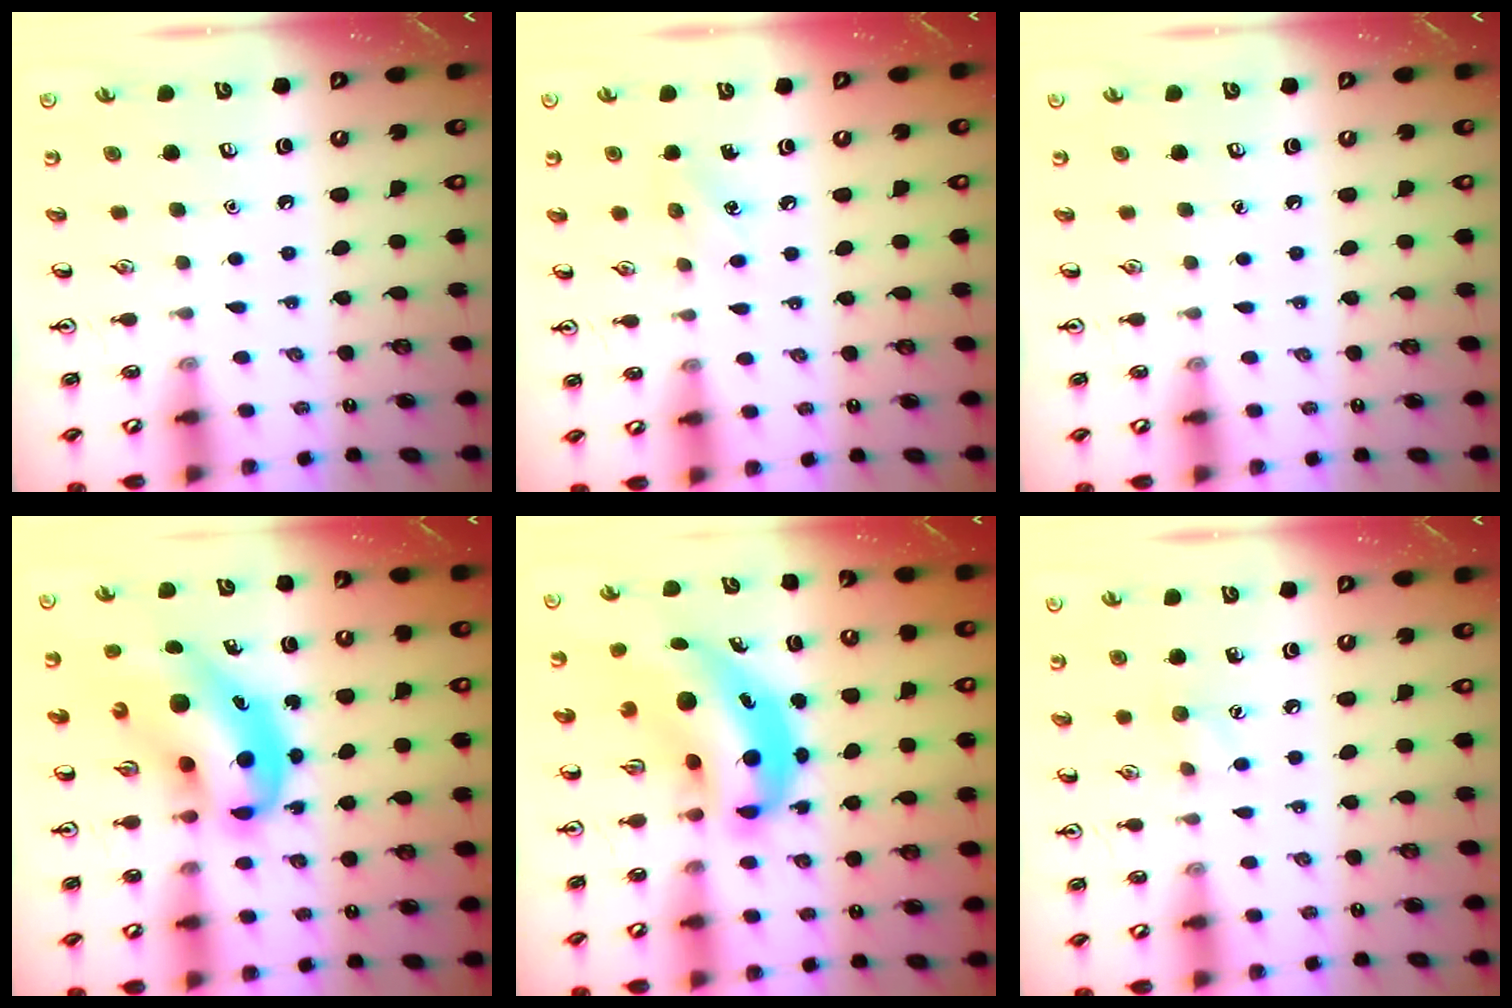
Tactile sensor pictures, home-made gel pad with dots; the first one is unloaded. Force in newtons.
{"total": 4.8, "press": 4.6, "slide": 1.4}
{"total": 0.0}
{"total": 12.3, "press": 11.7, "slide": 3.7}
{"total": 10.1, "press": 9.6, "slide": 3.2}
{"total": 5.6, "press": 5.3, "slide": 1.6}